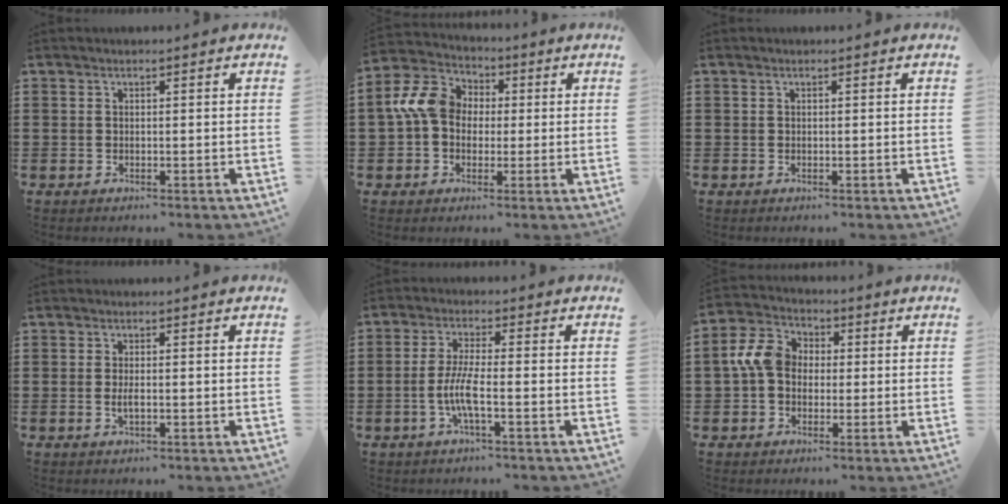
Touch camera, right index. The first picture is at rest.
{"total": 8.2, "force": [0.5, 6.6, 4.9], "torque": [-0.138, 0.011, 0.003]}
{"total": 0.0}
{"total": 1.7, "force": [-0.3, 0.6, 1.5], "torque": [-0.036, -0.003, -0.007]}
{"total": 5.6, "force": [-1.8, 0.8, 5.3], "torque": [-0.119, -0.012, -0.041]}
{"total": 6.8, "force": [0.1, 5.3, 4.3], "torque": [-0.122, 0.003, -0.006]}